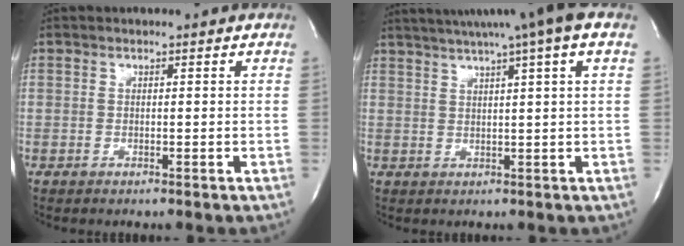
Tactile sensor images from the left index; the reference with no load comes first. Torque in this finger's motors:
{"motor_torque": [0.71, -0.83, 0.71, 0.21]}